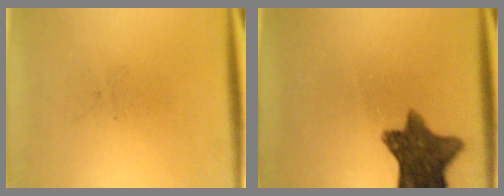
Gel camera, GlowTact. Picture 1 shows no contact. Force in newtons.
{"total": 10.8}